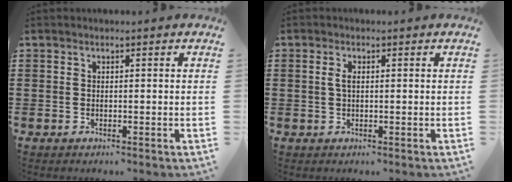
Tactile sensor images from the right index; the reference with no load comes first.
{"total": 1.9, "force": [0.3, 0.8, 1.7], "torque": [-0.036, 0.005, 0.004]}